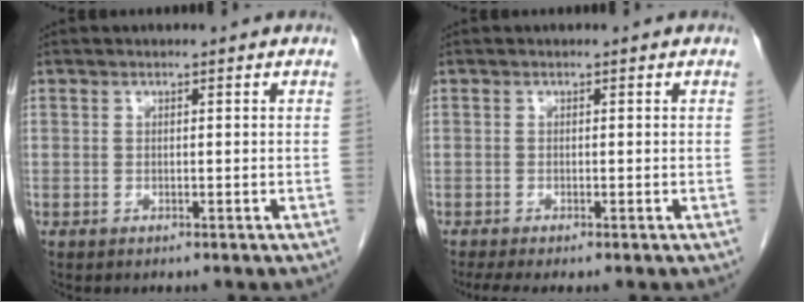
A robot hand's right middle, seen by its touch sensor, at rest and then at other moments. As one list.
[{"total": 2.6, "force": [-2.0, 0.1, 1.8], "torque": [-0.032, -0.009, -0.035]}]